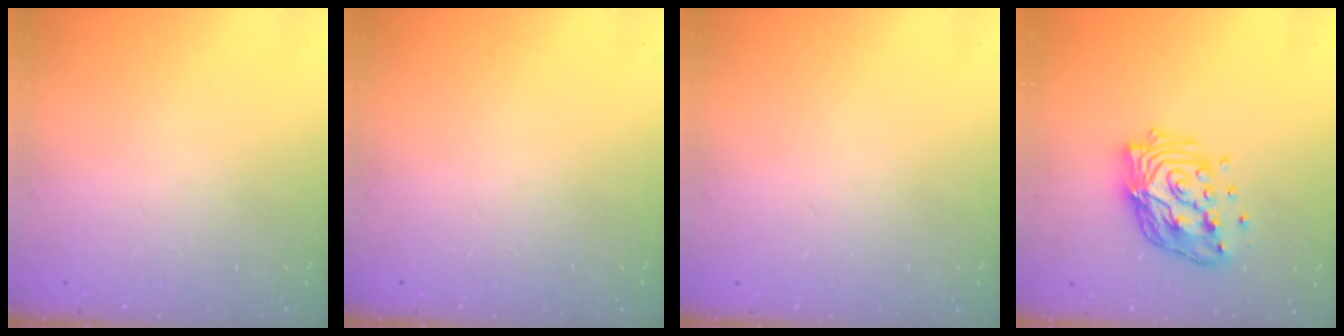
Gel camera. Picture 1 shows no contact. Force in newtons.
{"total": 0.0}
{"total": 0.0}
{"total": 15.6, "press": 15.6, "slide": 1.3}